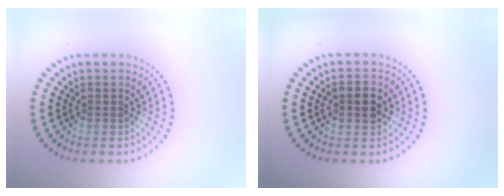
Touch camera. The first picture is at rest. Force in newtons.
{"total": 2.7, "press": 2.7, "slide": 0.2}